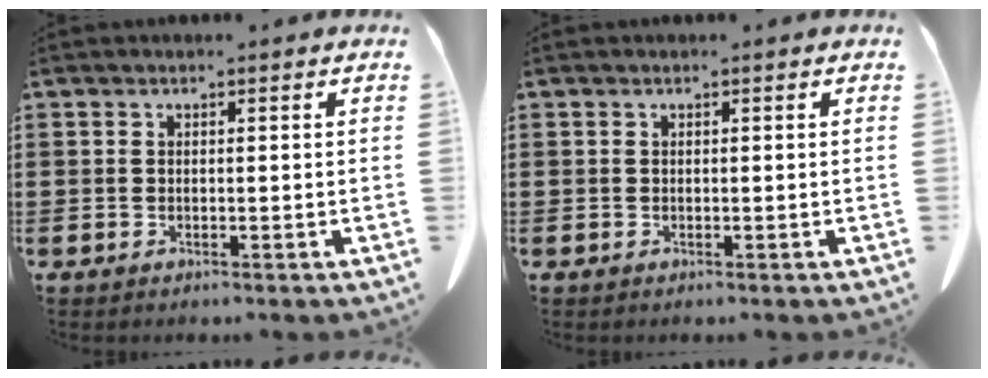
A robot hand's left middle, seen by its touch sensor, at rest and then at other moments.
{"total": 0.0}